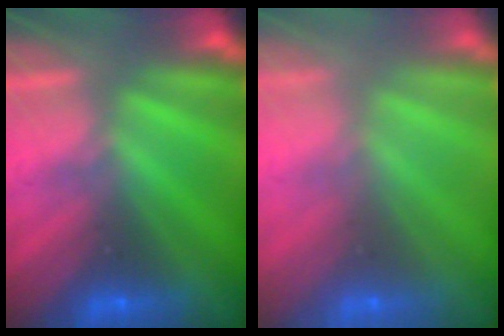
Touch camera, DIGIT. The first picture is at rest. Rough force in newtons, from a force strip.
{"total": 8.6}